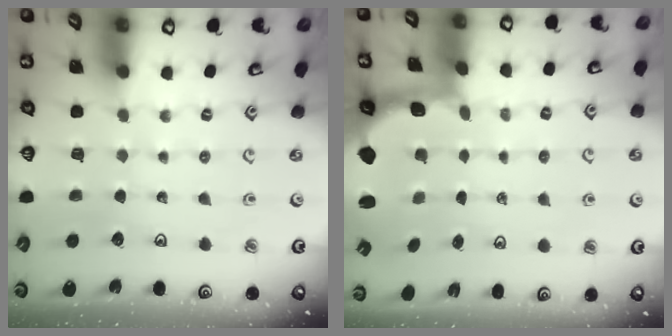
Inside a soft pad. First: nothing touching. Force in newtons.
{"total": 2.4, "press": 1.1, "slide": 2.1}